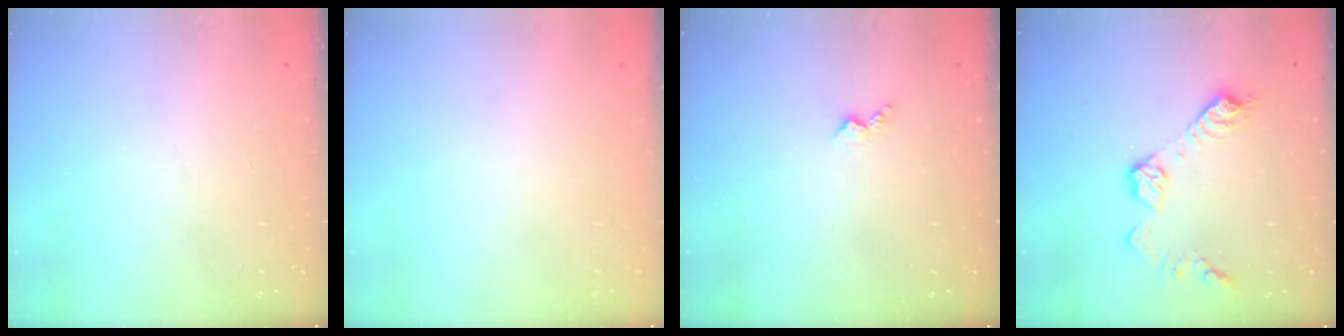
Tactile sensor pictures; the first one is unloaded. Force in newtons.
{"total": 0.0}
{"total": 2.7, "press": 2.6, "slide": 0.5}
{"total": 10.6, "press": 10.6, "slide": 0.4}